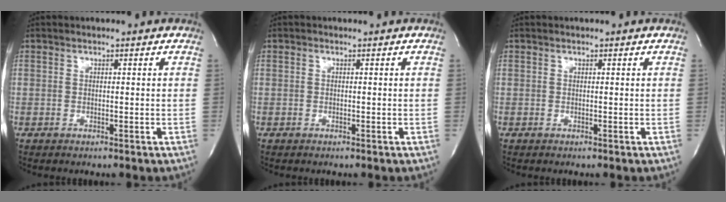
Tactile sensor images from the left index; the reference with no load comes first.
{"total": 0.0}
{"total": 0.0}